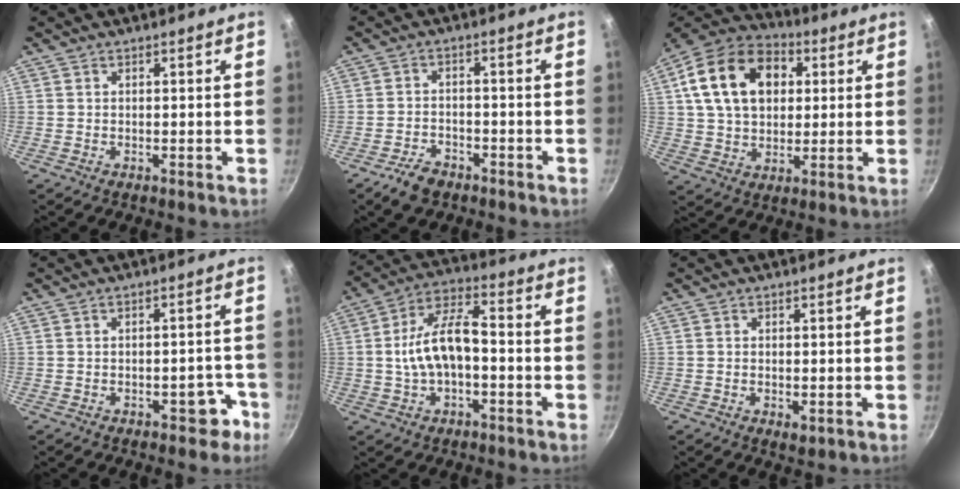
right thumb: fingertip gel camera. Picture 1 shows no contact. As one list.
[{"total": 5.4, "force": [-3.8, 3.0, 2.4], "torque": [-0.040, 0.031, -0.062]}, {"total": 19.5, "force": [5.1, 13.6, 12.9], "torque": [-0.204, 0.014, 0.077]}, {"total": 4.9, "force": [-2.7, 2.7, 2.9], "torque": [-0.002, 0.034, -0.024]}, {"total": 11.9, "force": [-1.5, 6.0, 10.1], "torque": [-0.172, 0.044, -0.034]}, {"total": 1.9, "force": [-0.3, 1.0, 1.5], "torque": [-0.024, -0.006, -0.004]}]